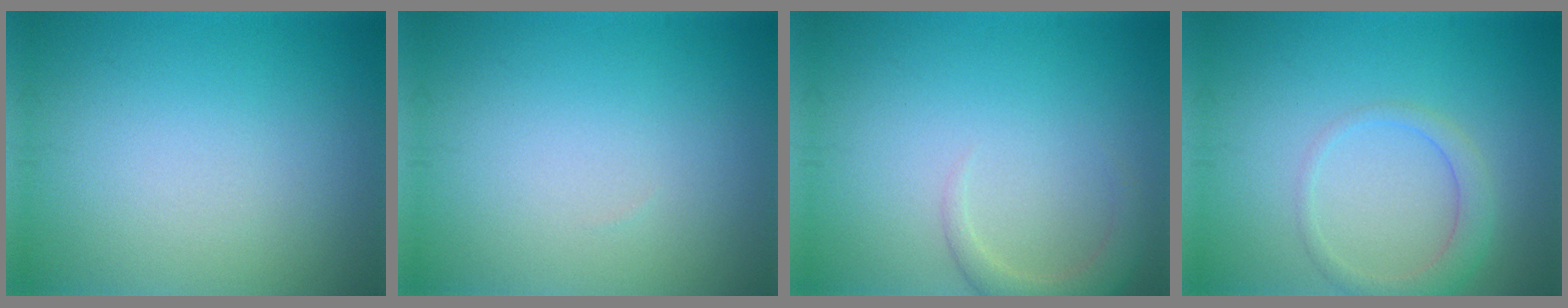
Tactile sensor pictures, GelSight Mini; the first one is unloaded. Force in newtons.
{"total": 0.0}
{"total": 2.4, "press": 2.4, "slide": 0.3}
{"total": 2.4, "press": 2.4, "slide": 0.2}